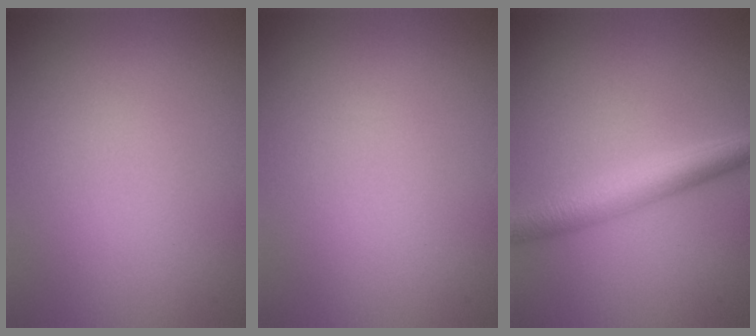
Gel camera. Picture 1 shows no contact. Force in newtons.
{"total": 0.0}
{"total": 4.4, "press": 4.4, "slide": 0.1}